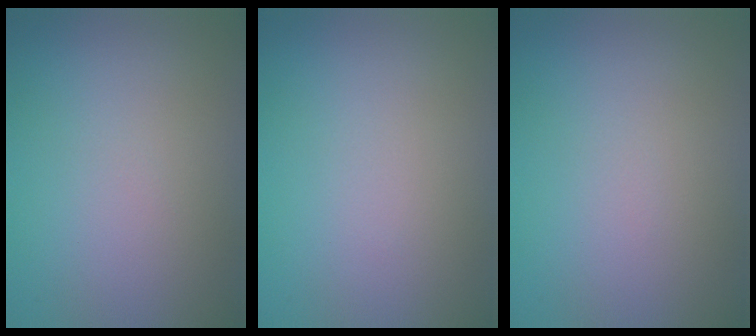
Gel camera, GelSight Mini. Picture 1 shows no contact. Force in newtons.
{"total": 0.0}
{"total": 0.0}